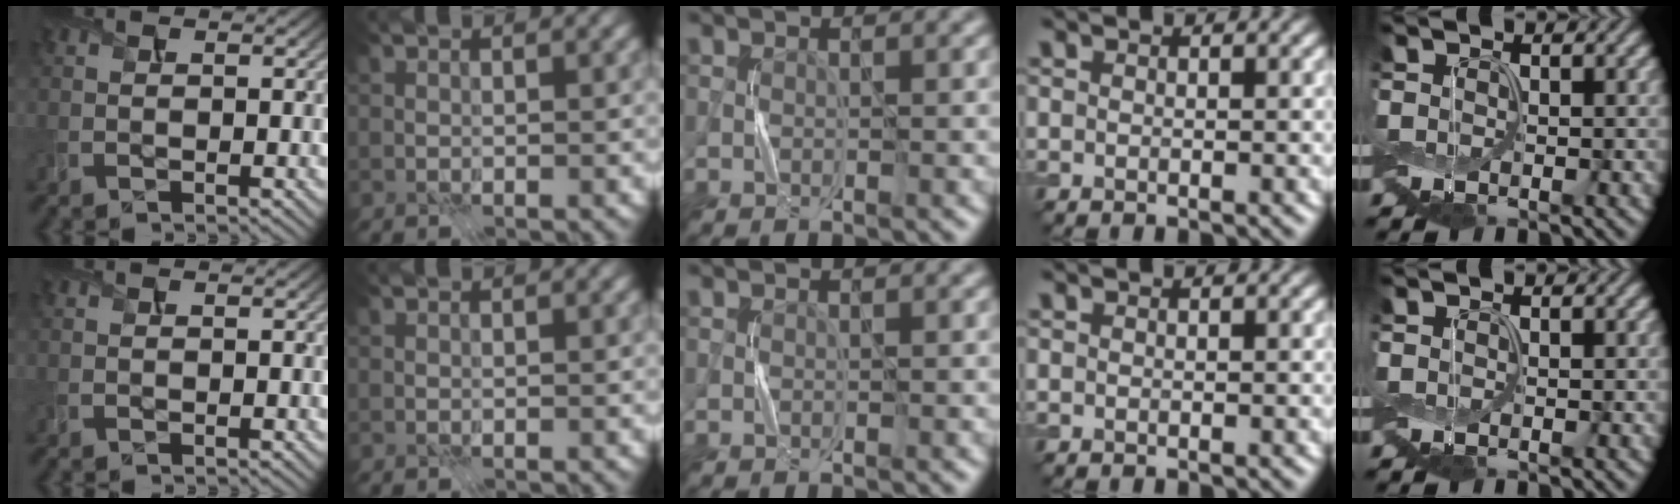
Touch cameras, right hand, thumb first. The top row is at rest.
{}